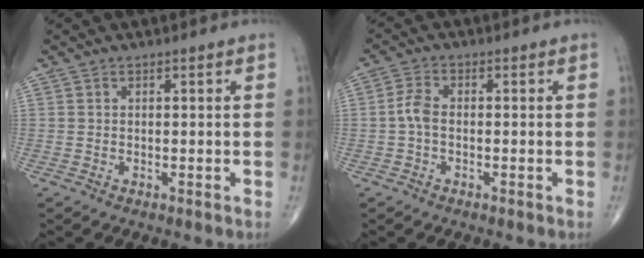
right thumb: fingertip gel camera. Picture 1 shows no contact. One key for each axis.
{"total": 3.1, "fx": -0.5, "fy": 1.7, "fz": 2.5, "tx": -0.055, "ty": 0.008, "tz": -0.017}